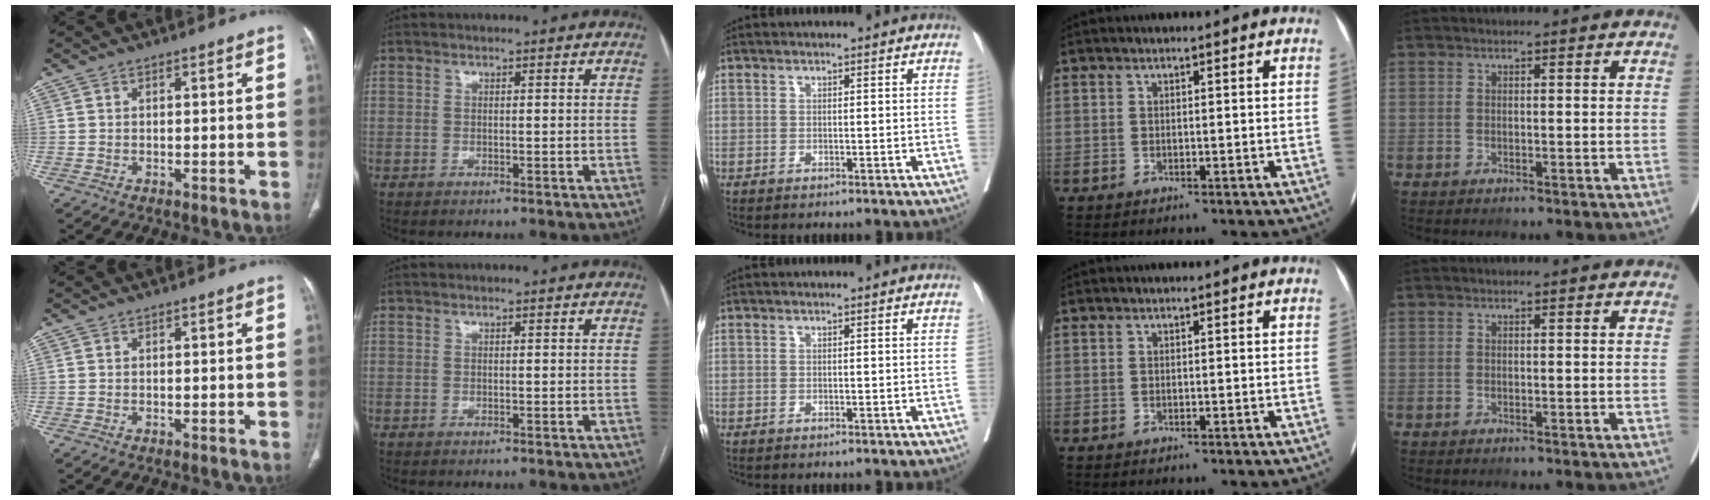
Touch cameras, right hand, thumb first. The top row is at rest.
{}